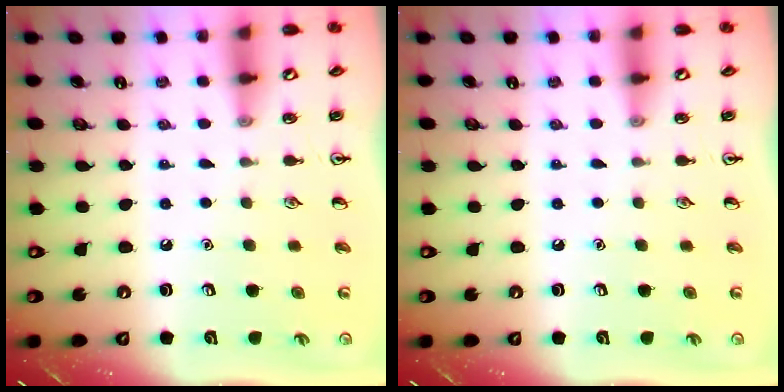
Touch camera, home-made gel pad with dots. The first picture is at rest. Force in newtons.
{"total": 0.0}